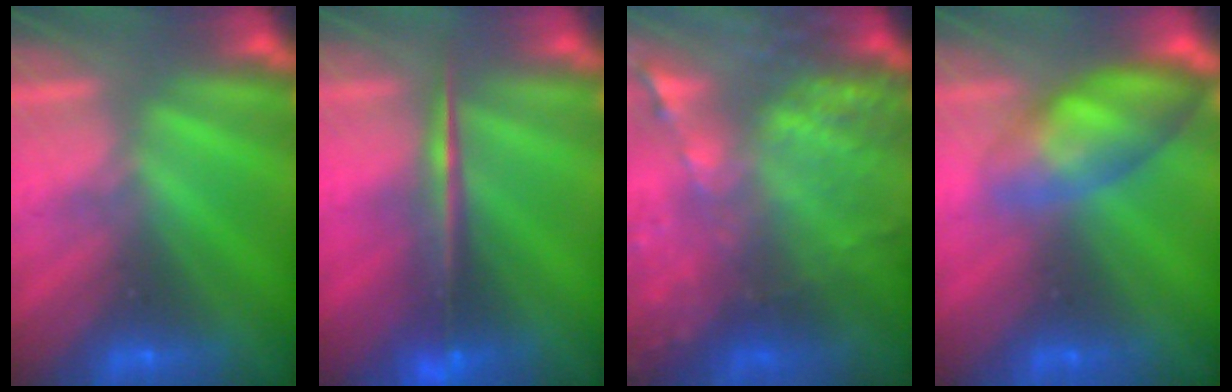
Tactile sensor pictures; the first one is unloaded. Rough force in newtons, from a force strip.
{"total": 5.7}
{"total": 9.0}
{"total": 5.0}